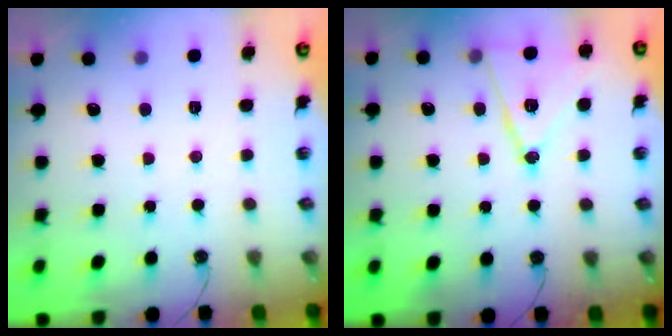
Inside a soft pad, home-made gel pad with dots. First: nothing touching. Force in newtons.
{"total": 14.0, "press": 13.6, "slide": 3.3}